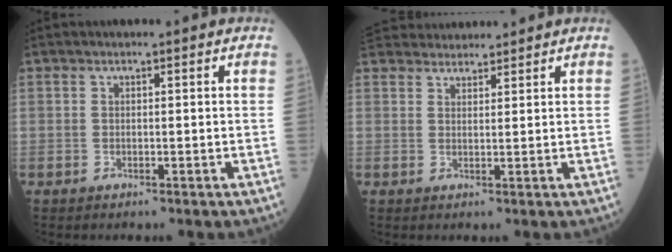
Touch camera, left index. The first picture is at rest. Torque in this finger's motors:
{"motor_torque": [-0.16, 0.07, -0.33, -0.21]}